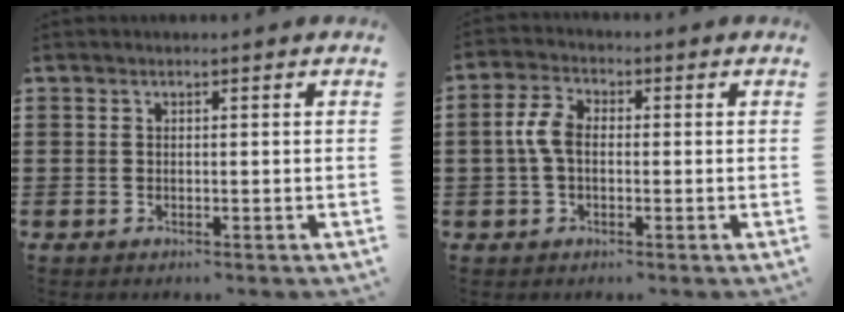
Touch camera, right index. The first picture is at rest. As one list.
[{"total": 4.9, "force": [-0.3, 2.9, 3.9], "torque": [-0.106, -0.002, -0.014]}]